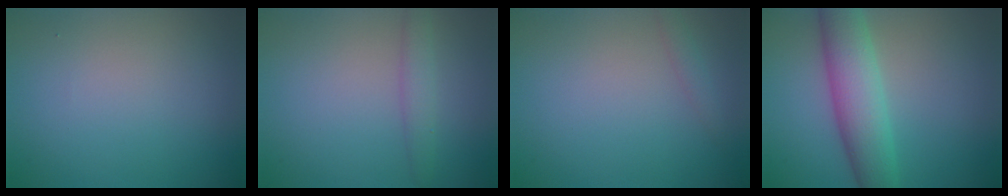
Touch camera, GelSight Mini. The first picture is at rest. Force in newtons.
{"total": 1.9, "press": 1.9, "slide": 0.1}
{"total": 1.0, "press": 1.0, "slide": 0.0}
{"total": 6.4, "press": 6.4, "slide": 0.1}